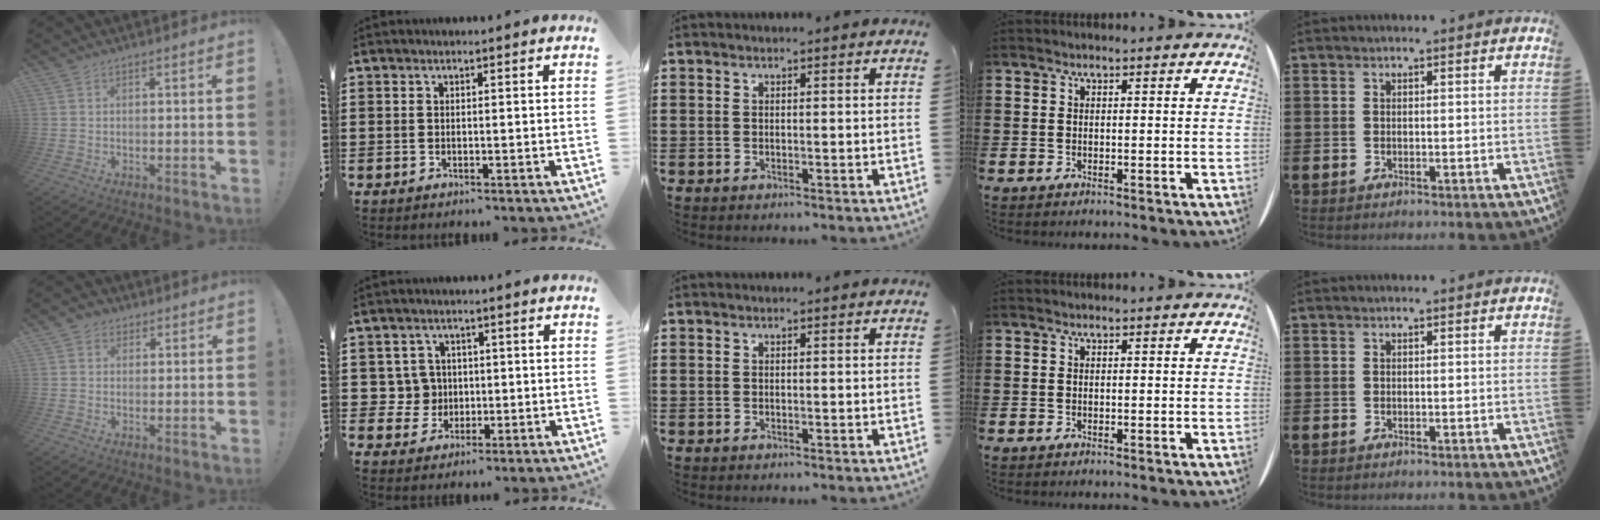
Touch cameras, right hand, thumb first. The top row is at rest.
{"thumb": {"total": 2.9, "force": [0.9, 2.7, 0.7], "torque": [-0.010, 0.003, 0.017]}, "index": {"total": 4.2, "force": [0.0, 4.1, 0.9], "torque": [-0.038, 0.013, -0.001]}}